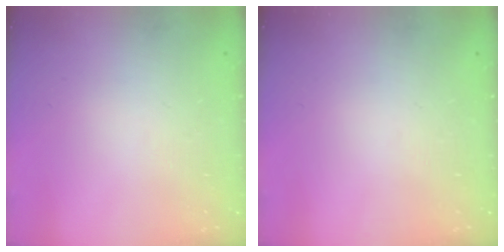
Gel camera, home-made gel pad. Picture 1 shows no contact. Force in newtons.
{"total": 0.0}